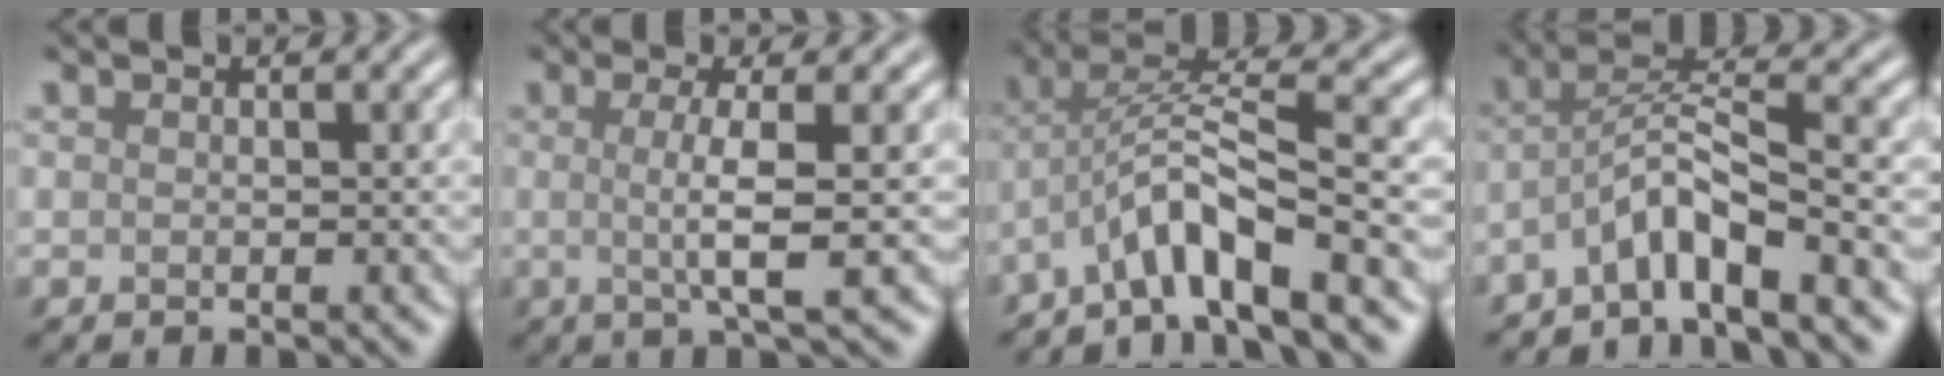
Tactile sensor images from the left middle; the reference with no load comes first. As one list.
[{"total": 4.2, "force": [0.0, 0.8, 4.1], "torque": [-0.069, -0.005, -0.004]}, {"total": 6.3, "force": [-3.4, 1.2, 5.2], "torque": [-0.092, 0.014, -0.069]}, {"total": 5.0, "force": [-3.1, 0.6, 3.9], "torque": [-0.070, 0.011, -0.069]}]